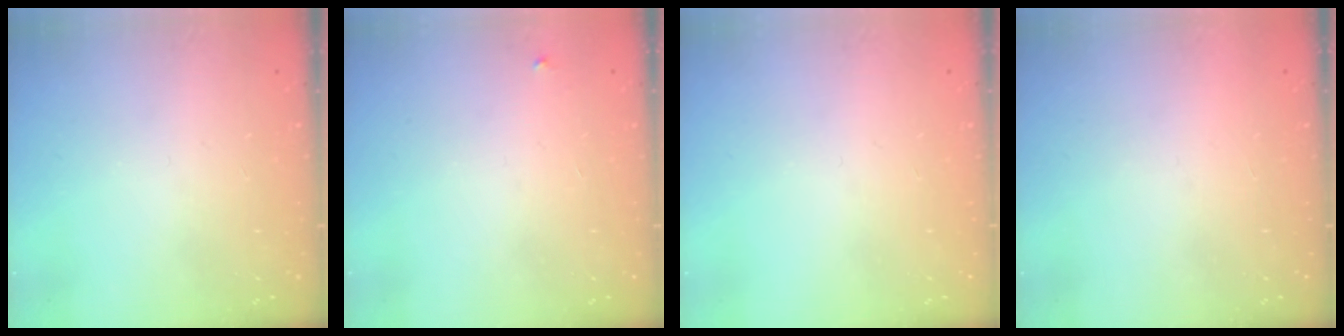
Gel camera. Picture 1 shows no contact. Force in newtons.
{"total": 2.1, "press": 2.1, "slide": 0.1}
{"total": 0.0}
{"total": 1.5, "press": 1.5, "slide": 0.1}